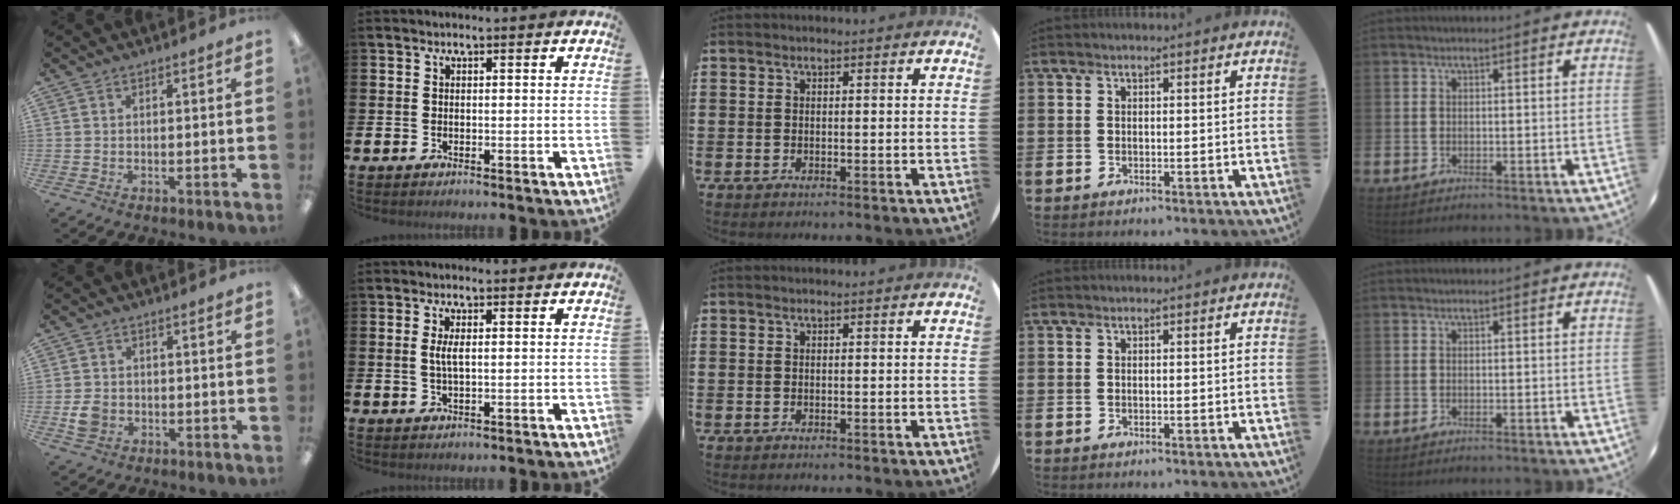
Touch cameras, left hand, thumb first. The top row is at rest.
{"thumb": {"total": 4.0, "force": [-1.0, 3.3, 2.0], "torque": [-0.031, 0.002, -0.019]}, "index": {"total": 2.3, "force": [0.4, 0.7, 2.1], "torque": [-0.041, 0.003, 0.005]}}